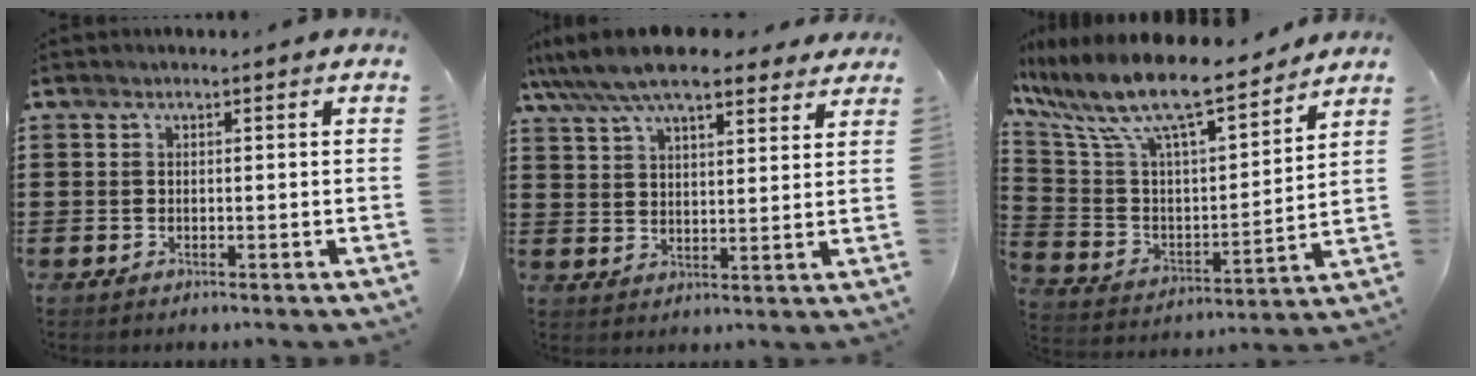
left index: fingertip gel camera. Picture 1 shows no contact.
{"total": 8.8, "force": [7.8, 1.9, 3.7], "torque": [-0.100, -0.022, 0.141]}
{"total": 11.5, "force": [9.6, 1.6, 6.1], "torque": [-0.160, -0.066, 0.164]}